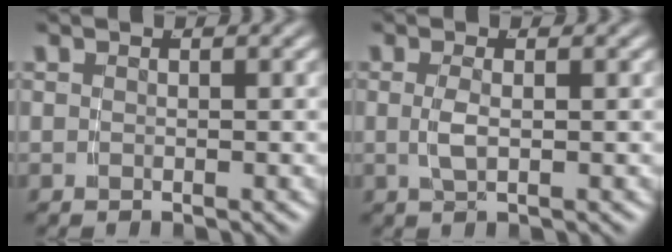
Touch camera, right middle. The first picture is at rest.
{"total": 1.4, "force": [-0.1, -0.2, 1.4], "torque": [-0.035, -0.007, 0.007]}